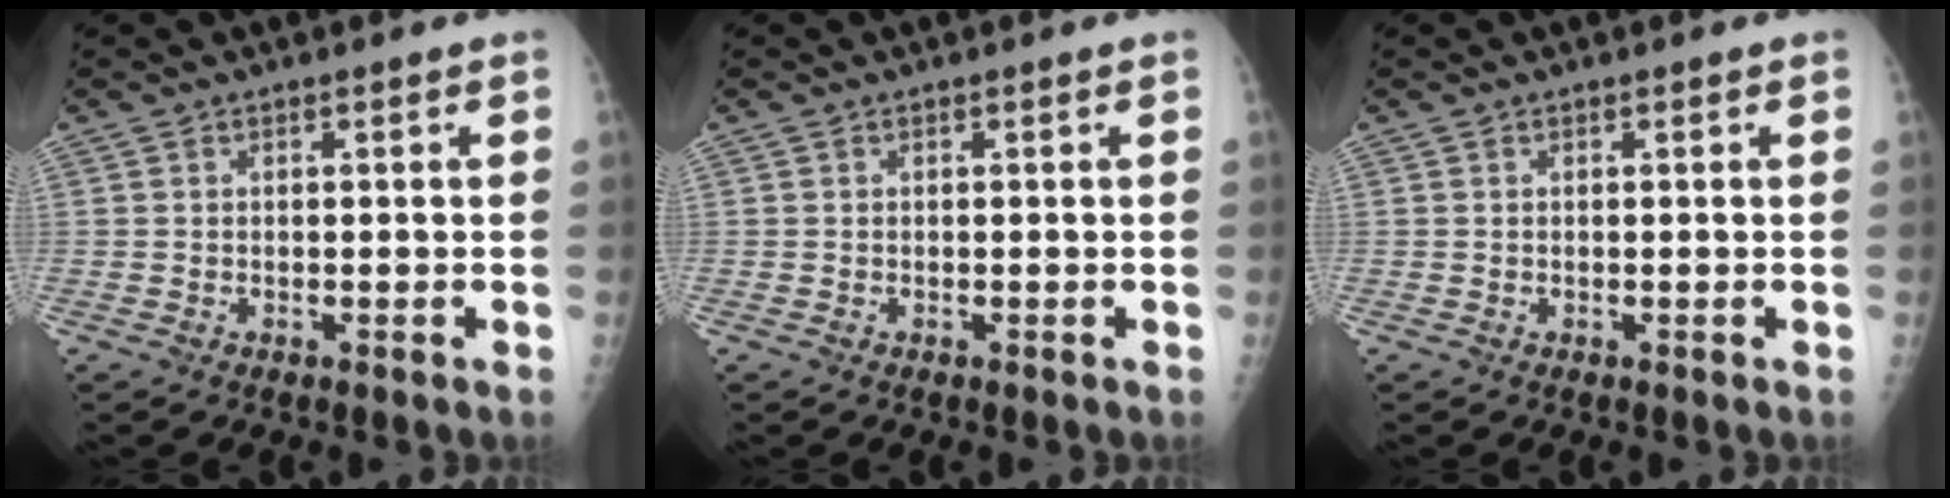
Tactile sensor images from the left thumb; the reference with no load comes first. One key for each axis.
{"total": 0.0}
{"total": 0.0}